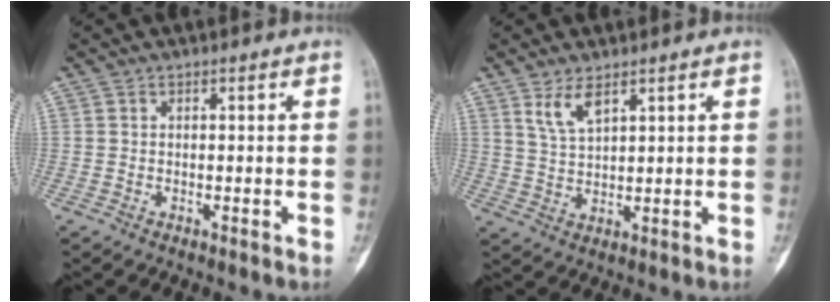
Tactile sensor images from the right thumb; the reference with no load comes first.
{"total": 4.7, "force": [3.0, 1.7, 3.2], "torque": [-0.061, -0.019, 0.066]}